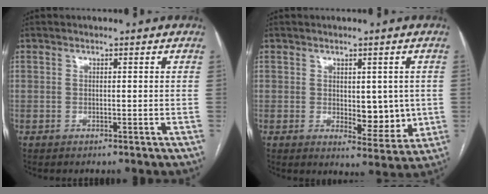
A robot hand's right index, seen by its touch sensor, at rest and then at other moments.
{"total": 6.7, "force": [0.1, 3.5, 5.8], "torque": [-0.064, -0.007, 0.013]}